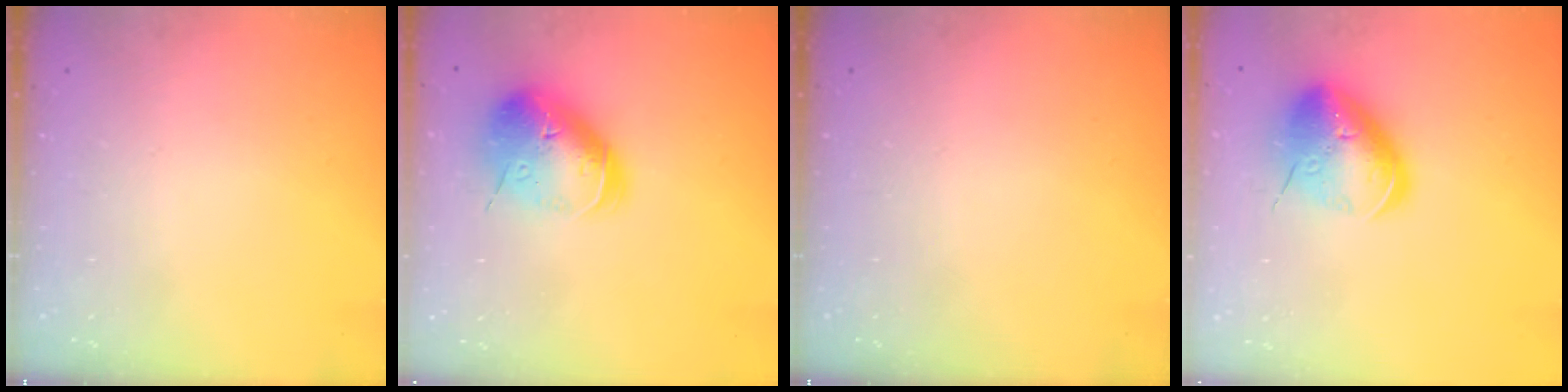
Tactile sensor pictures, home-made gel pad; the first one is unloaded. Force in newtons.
{"total": 19.8, "press": 19.6, "slide": 3.1}
{"total": 0.0}
{"total": 16.1, "press": 15.8, "slide": 2.8}